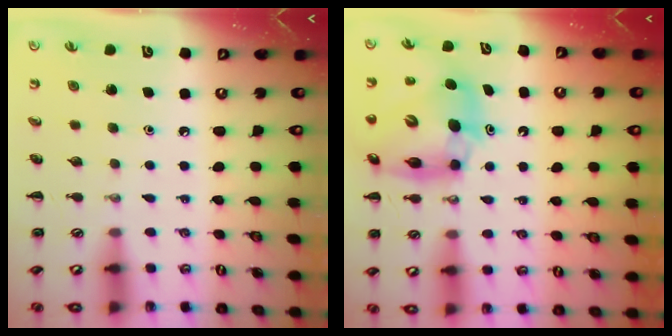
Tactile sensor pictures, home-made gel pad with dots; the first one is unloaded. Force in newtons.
{"total": 12.0, "press": 11.5, "slide": 3.3}